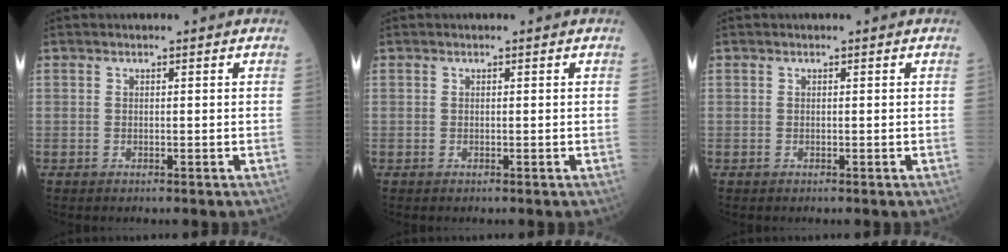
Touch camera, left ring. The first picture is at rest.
{"total": 0.0}
{"total": 0.0}